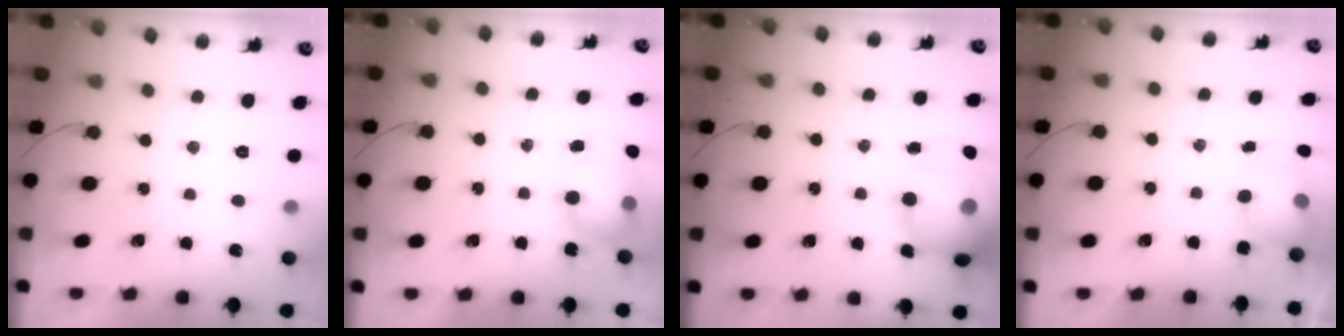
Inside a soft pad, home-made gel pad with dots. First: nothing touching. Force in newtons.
{"total": 7.8, "press": 7.7, "slide": 1.1}
{"total": 16.7, "press": 16.5, "slide": 2.5}
{"total": 5.2, "press": 5.2, "slide": 0.5}